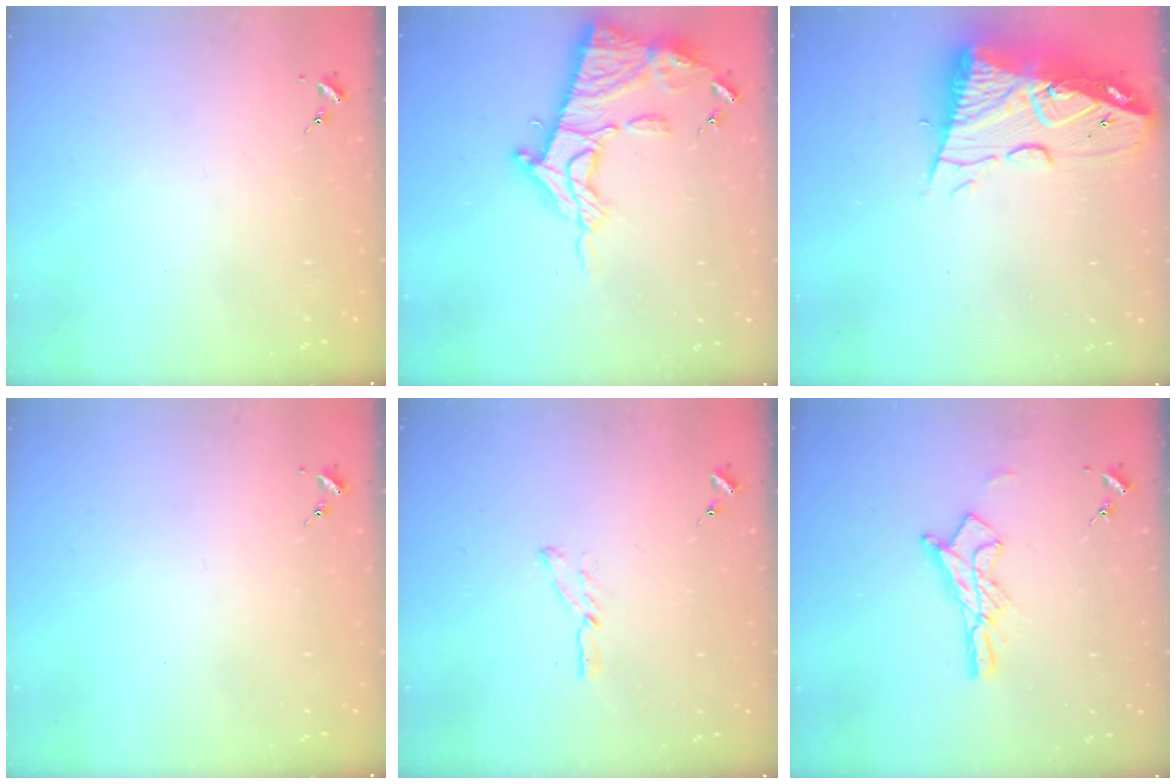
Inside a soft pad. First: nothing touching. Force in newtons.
{"total": 16.5, "press": 16.4, "slide": 1.4}
{"total": 15.5, "press": 15.4, "slide": 1.4}
{"total": 0.0}
{"total": 3.7, "press": 3.7, "slide": 0.4}
{"total": 11.3, "press": 11.3, "slide": 0.8}